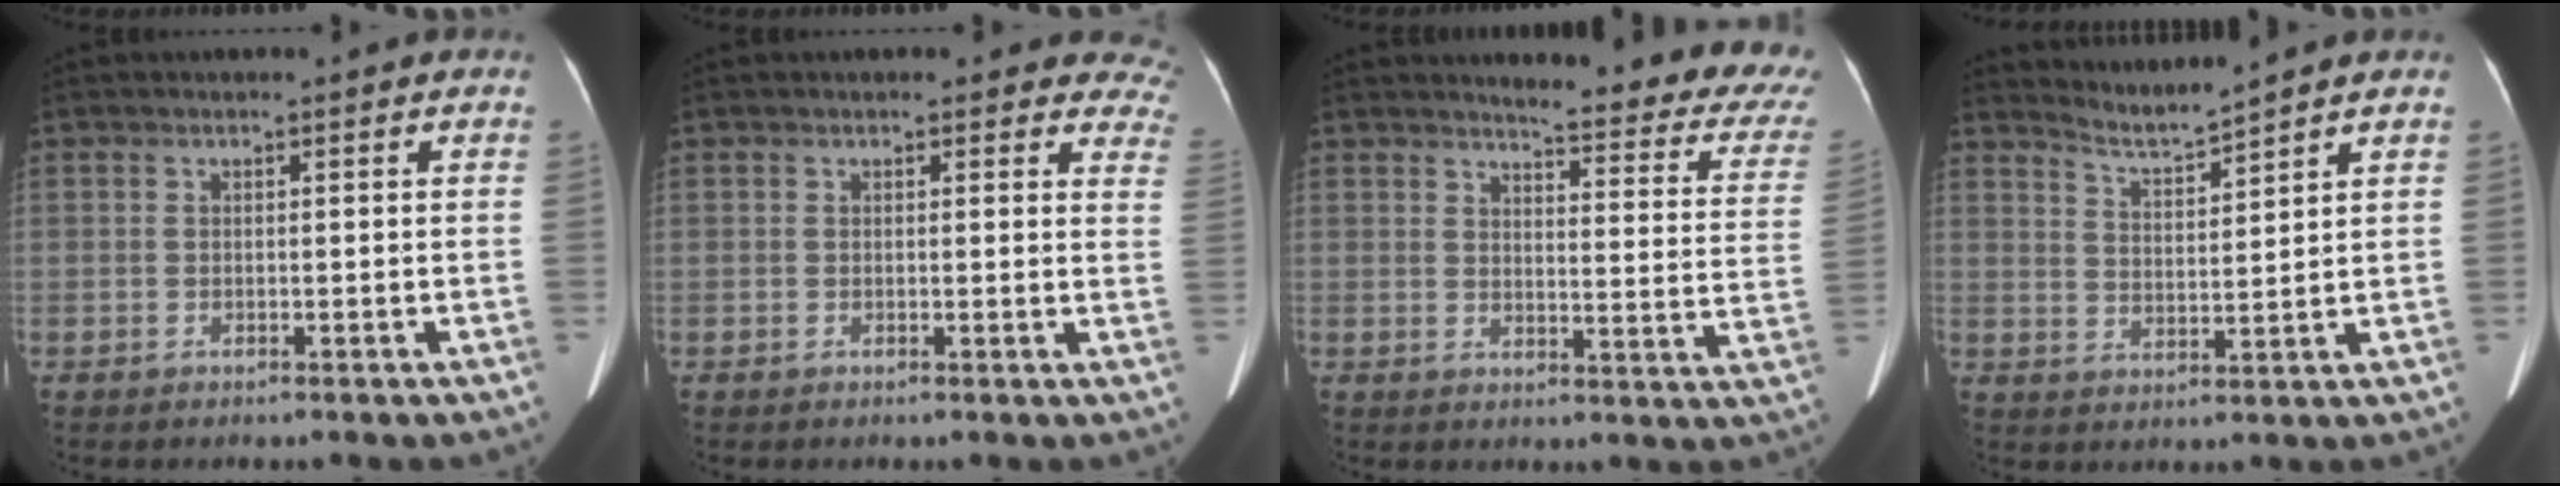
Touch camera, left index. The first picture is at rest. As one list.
[{"total": 8.2, "force": [7.5, 3.0, 1.6], "torque": [0.031, -0.018, 0.043]}, {"total": 18.1, "force": [16.6, 2.2, 6.9], "torque": [-0.068, -0.086, 0.167]}, {"total": 4.4, "force": [4.2, -1.3, 0.1], "torque": [-0.014, -0.012, 0.086]}]